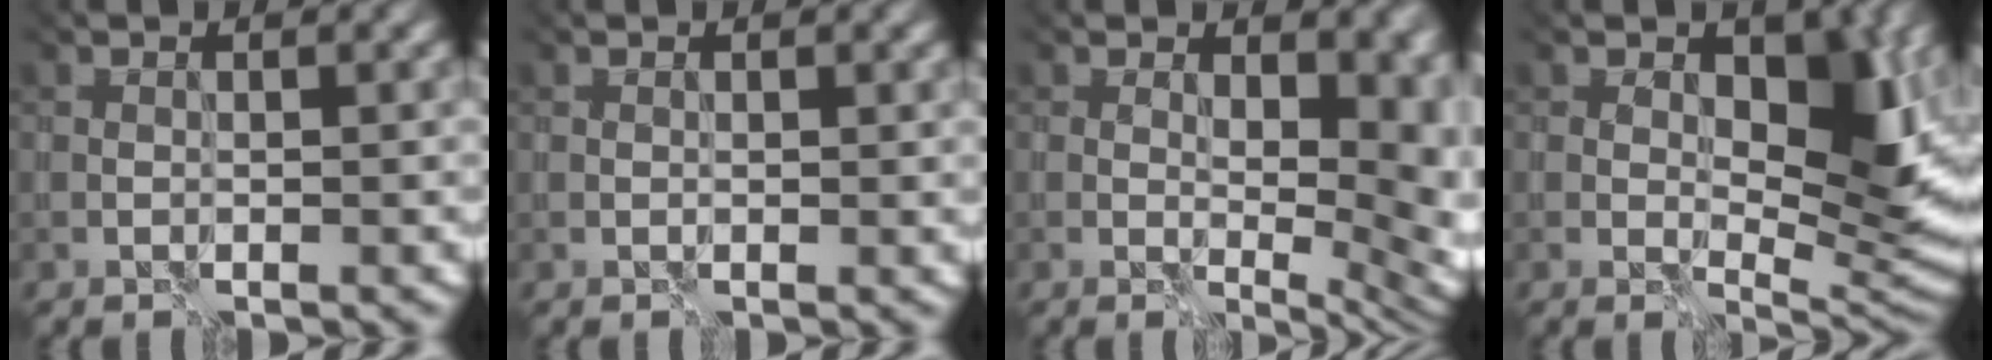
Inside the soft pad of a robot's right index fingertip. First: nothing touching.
{"total": 0.0}
{"total": 9.7, "force": [2.0, 5.3, 7.8], "torque": [-0.056, 0.012, 0.029]}
{"total": 8.0, "force": [1.8, 4.5, 6.3], "torque": [-0.084, -0.004, 0.032]}